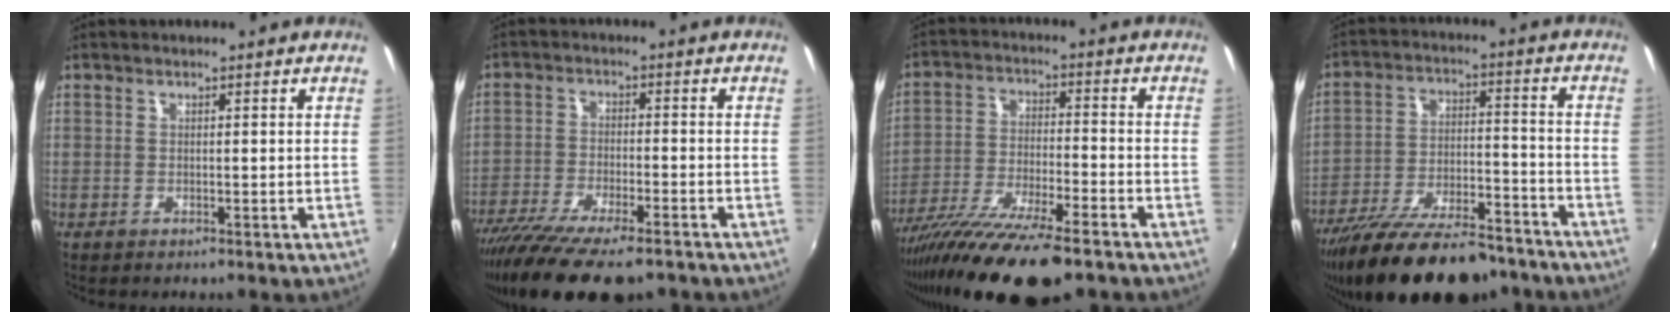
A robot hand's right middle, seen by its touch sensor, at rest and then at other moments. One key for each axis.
{"total": 16.6, "fx": -12.9, "fy": 4.1, "fz": 9.7, "tx": -0.197, "ty": -0.052, "tz": -0.213}
{"total": 17.8, "fx": -13.5, "fy": 2.6, "fz": 11.2, "tx": -0.218, "ty": -0.055, "tz": -0.238}
{"total": 22.3, "fx": -17.9, "fy": 6.9, "fz": 11.3, "tx": -0.204, "ty": -0.025, "tz": -0.267}